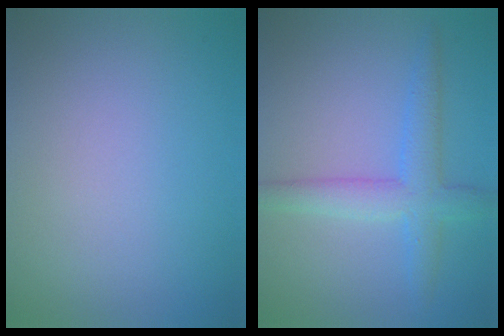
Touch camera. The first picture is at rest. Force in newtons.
{"total": 3.9, "press": 3.9, "slide": 0.0}